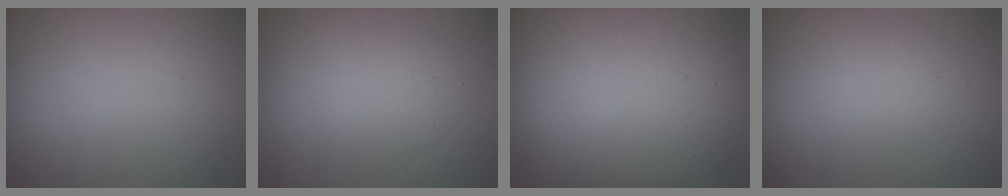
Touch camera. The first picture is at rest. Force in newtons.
{"total": 3.3, "press": 3.3, "slide": 0.2}
{"total": 13.6, "press": 13.6, "slide": 0.6}
{"total": 1.7, "press": 1.7, "slide": 0.2}